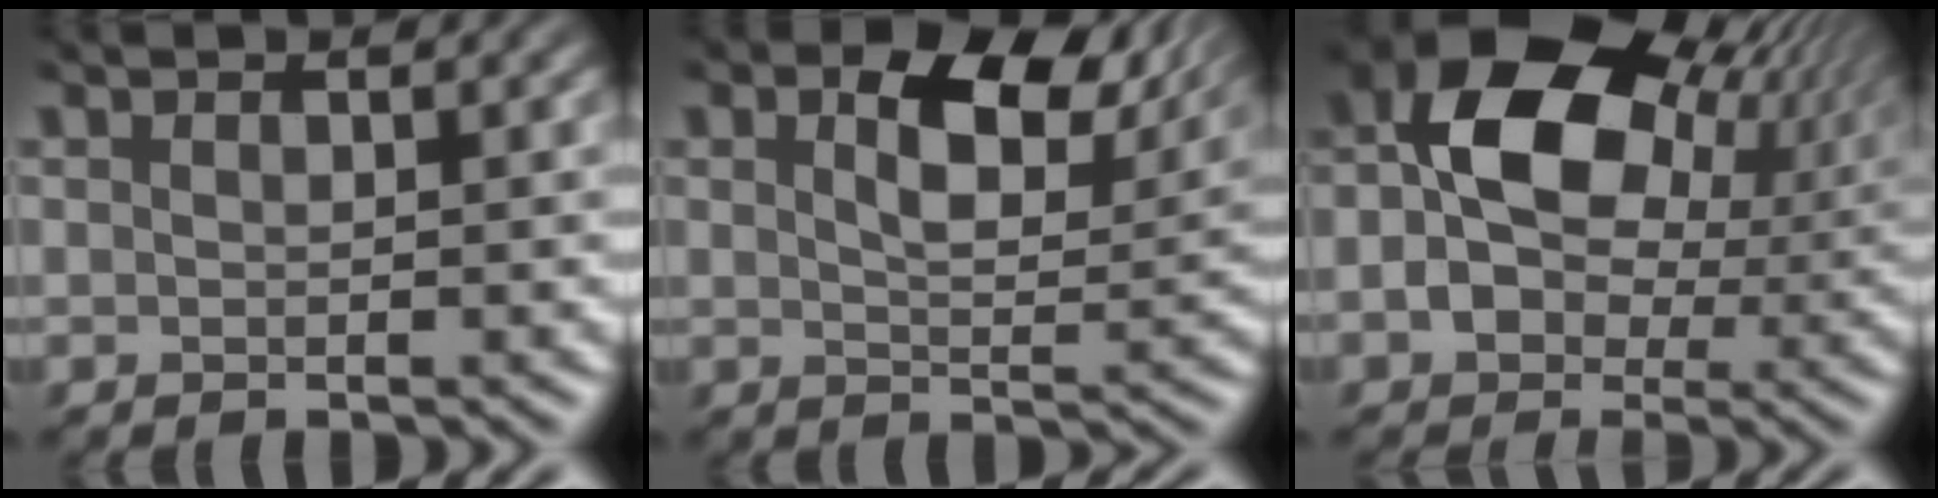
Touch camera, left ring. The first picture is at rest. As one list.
[{"total": 6.2, "force": [2.5, 3.5, 4.5], "torque": [-0.090, -0.009, 0.049]}, {"total": 13.1, "force": [1.0, 9.8, 8.6], "torque": [-0.159, -0.002, 0.033]}]